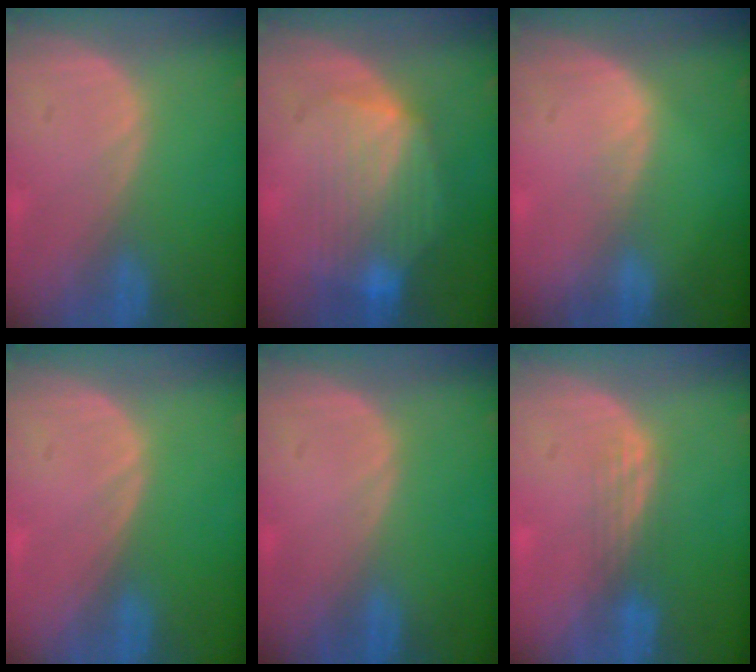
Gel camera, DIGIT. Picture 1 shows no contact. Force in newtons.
{"total": 8.5, "press": 7.9, "slide": 3.0}
{"total": 0.9, "press": 0.9, "slide": 0.1}
{"total": 0.0}
{"total": 0.0}
{"total": 3.0, "press": 2.5, "slide": 1.6}